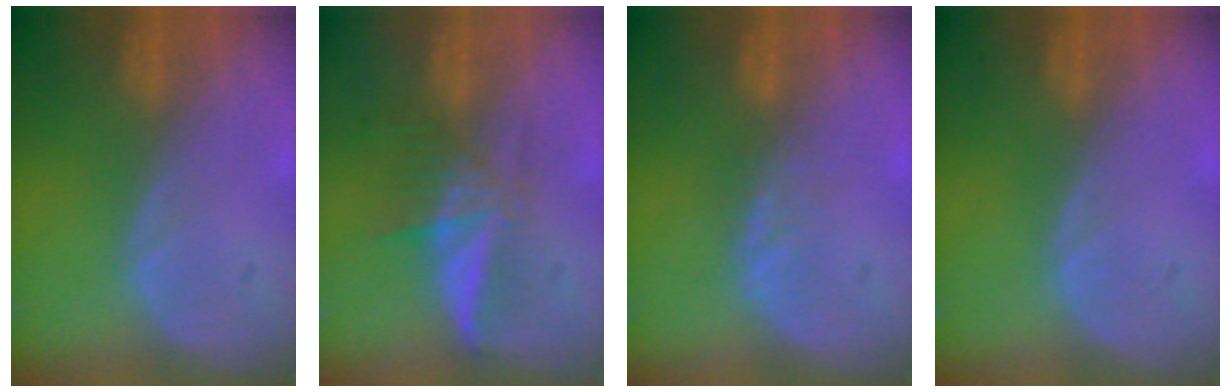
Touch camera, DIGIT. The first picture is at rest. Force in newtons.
{"total": 6.0, "press": 5.5, "slide": 2.4}
{"total": 1.4, "press": 1.4, "slide": 0.3}
{"total": 0.0}